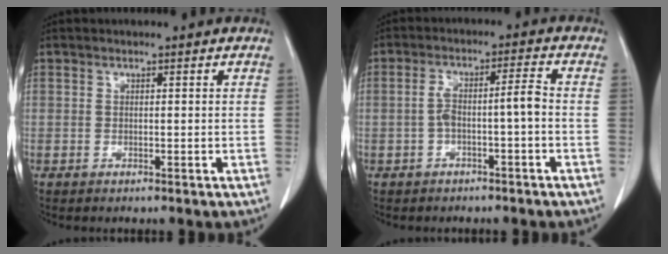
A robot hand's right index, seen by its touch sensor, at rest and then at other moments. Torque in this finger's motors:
{"motor_torque": [0.70, -0.34, 0.34, 0.09]}